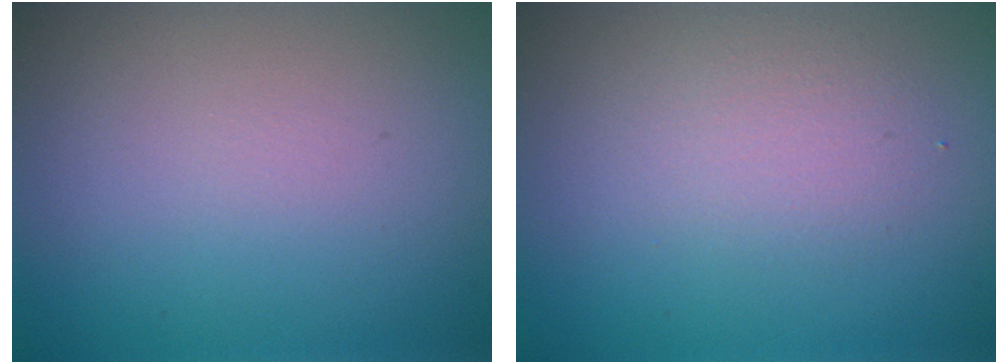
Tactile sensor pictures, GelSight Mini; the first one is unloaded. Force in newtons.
{"total": 1.9, "press": 1.9, "slide": 0.0}